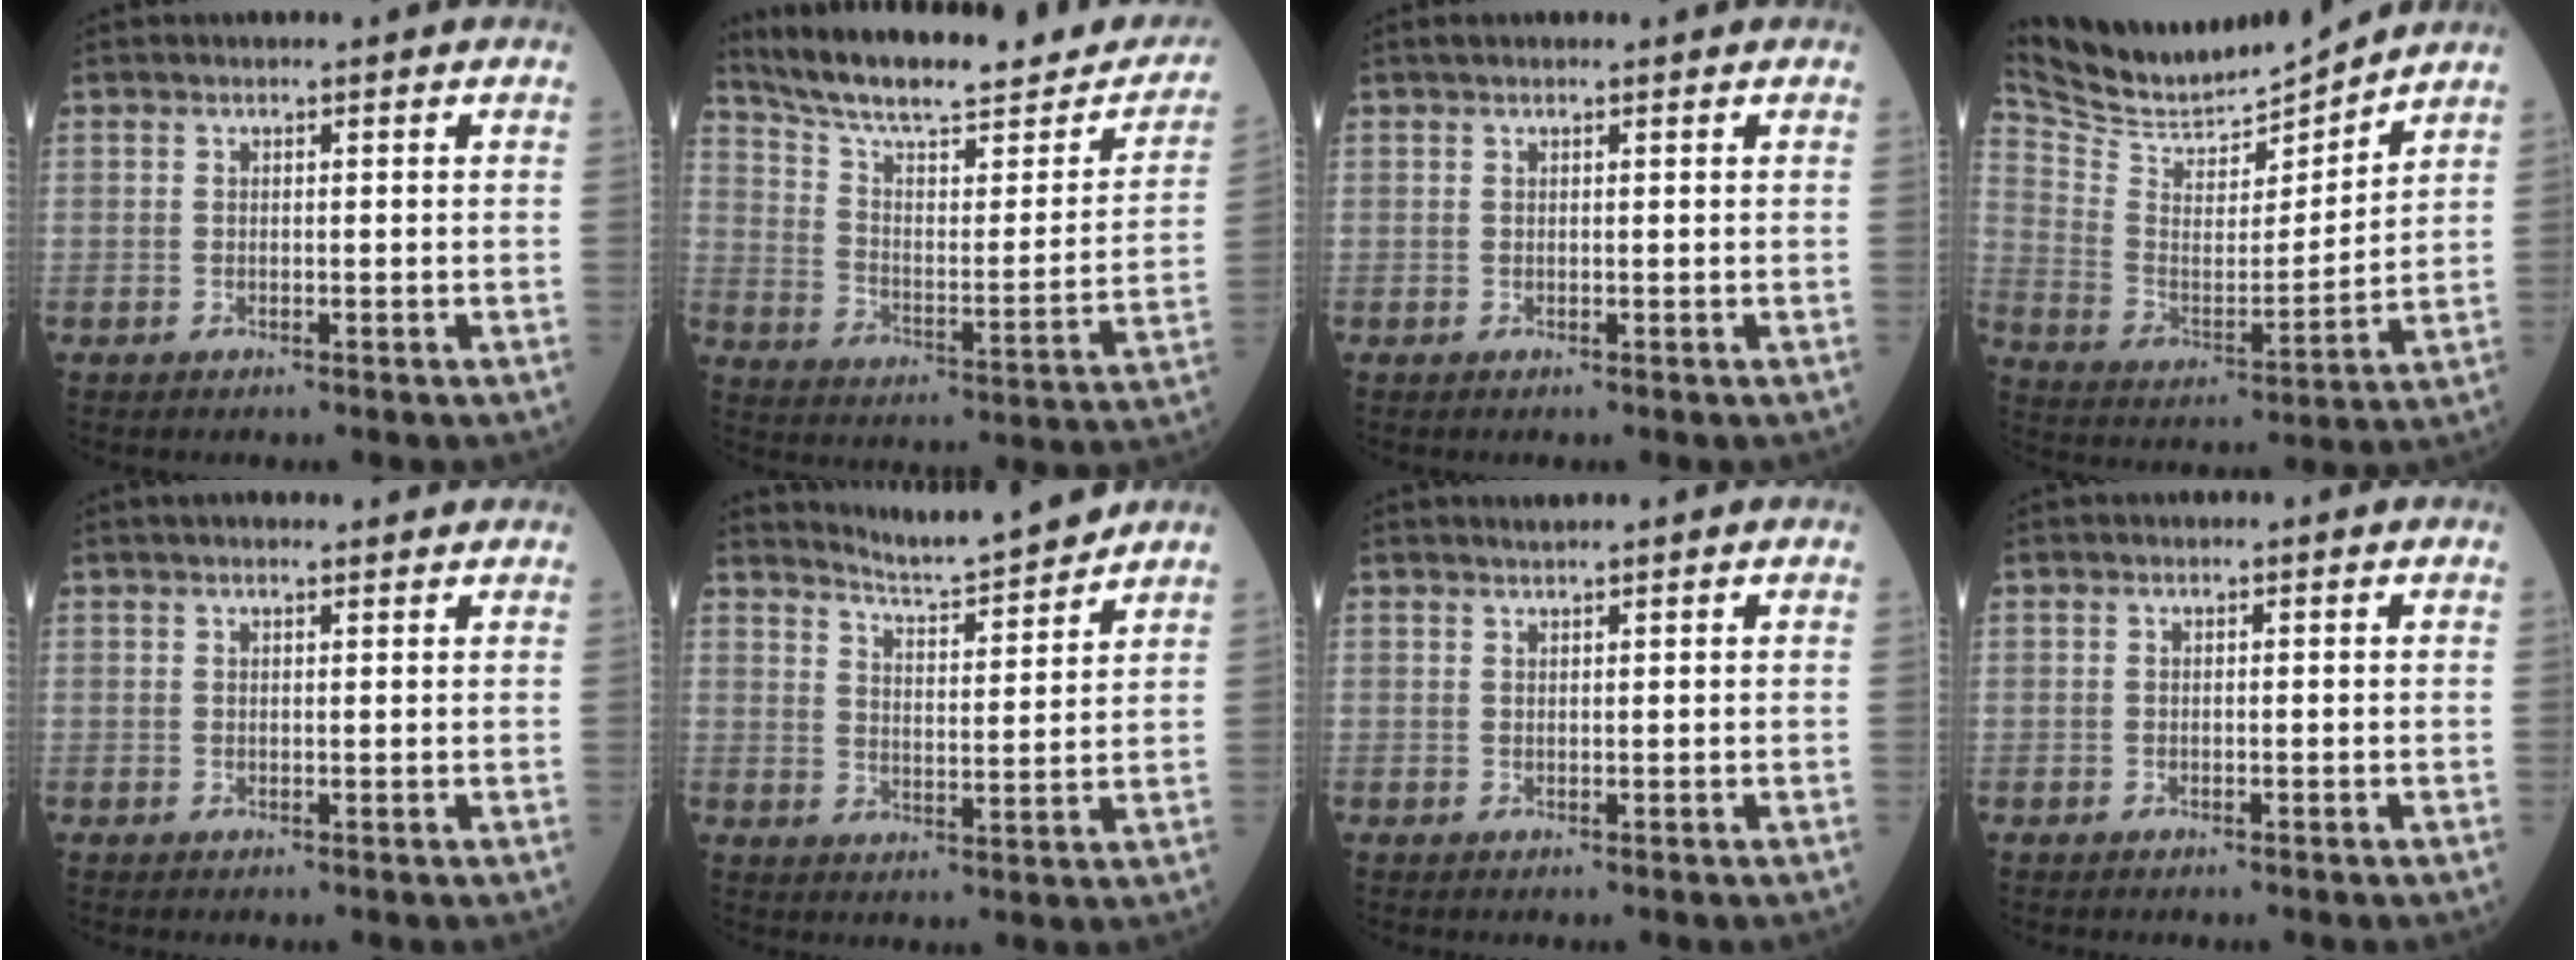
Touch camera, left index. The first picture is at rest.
{"total": 24.1, "force": [21.1, 5.0, 10.6], "torque": [-0.155, -0.024, 0.291]}
{"total": 1.9, "force": [1.6, 0.4, 0.9], "torque": [-0.016, 0.020, 0.025]}
{"total": 13.0, "force": [12.8, 1.2, 1.8], "torque": [-0.055, -0.011, 0.239]}
{"total": 4.8, "force": [4.3, 0.8, 2.0], "torque": [-0.023, 0.025, 0.053]}
{"total": 9.0, "force": [8.8, -0.6, 2.1], "torque": [-0.046, -0.008, 0.140]}
{"total": 1.1, "force": [1.0, -0.2, 0.3], "torque": [-0.007, 0.002, 0.022]}
{"total": 0.0}